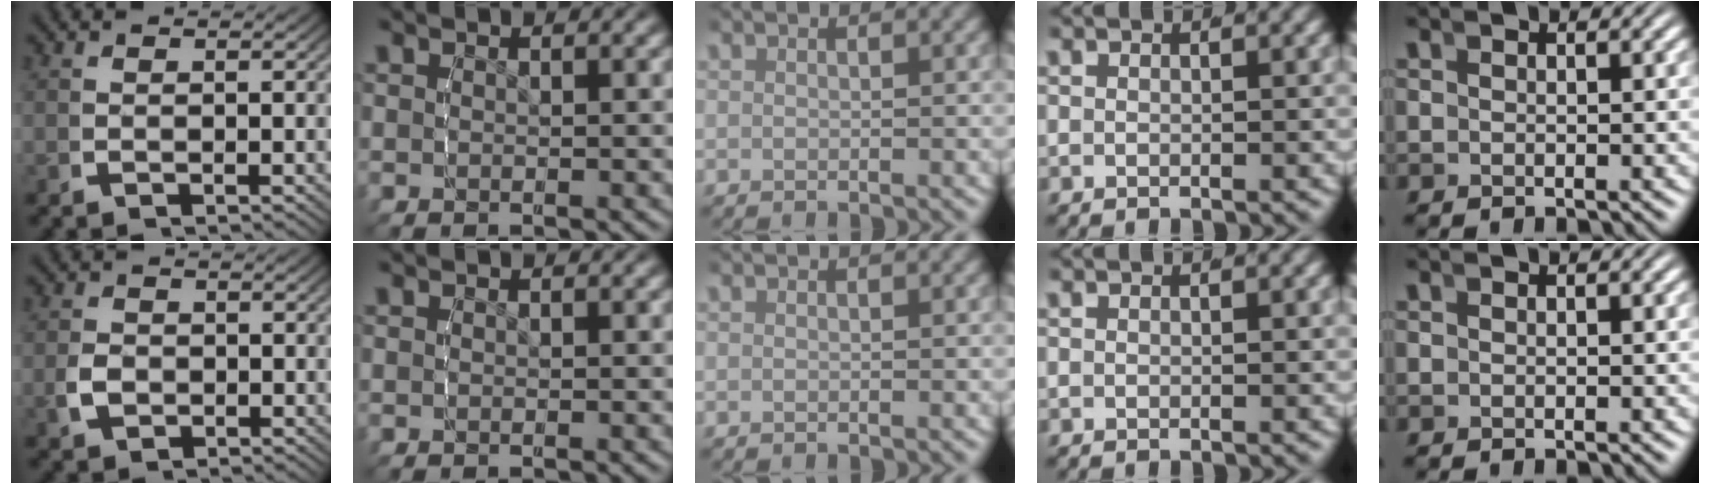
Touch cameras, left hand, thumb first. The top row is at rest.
{"thumb": {"total": 2.4, "force": [-0.6, 1.9, 1.3], "torque": [-0.032, -0.007, -0.007]}}